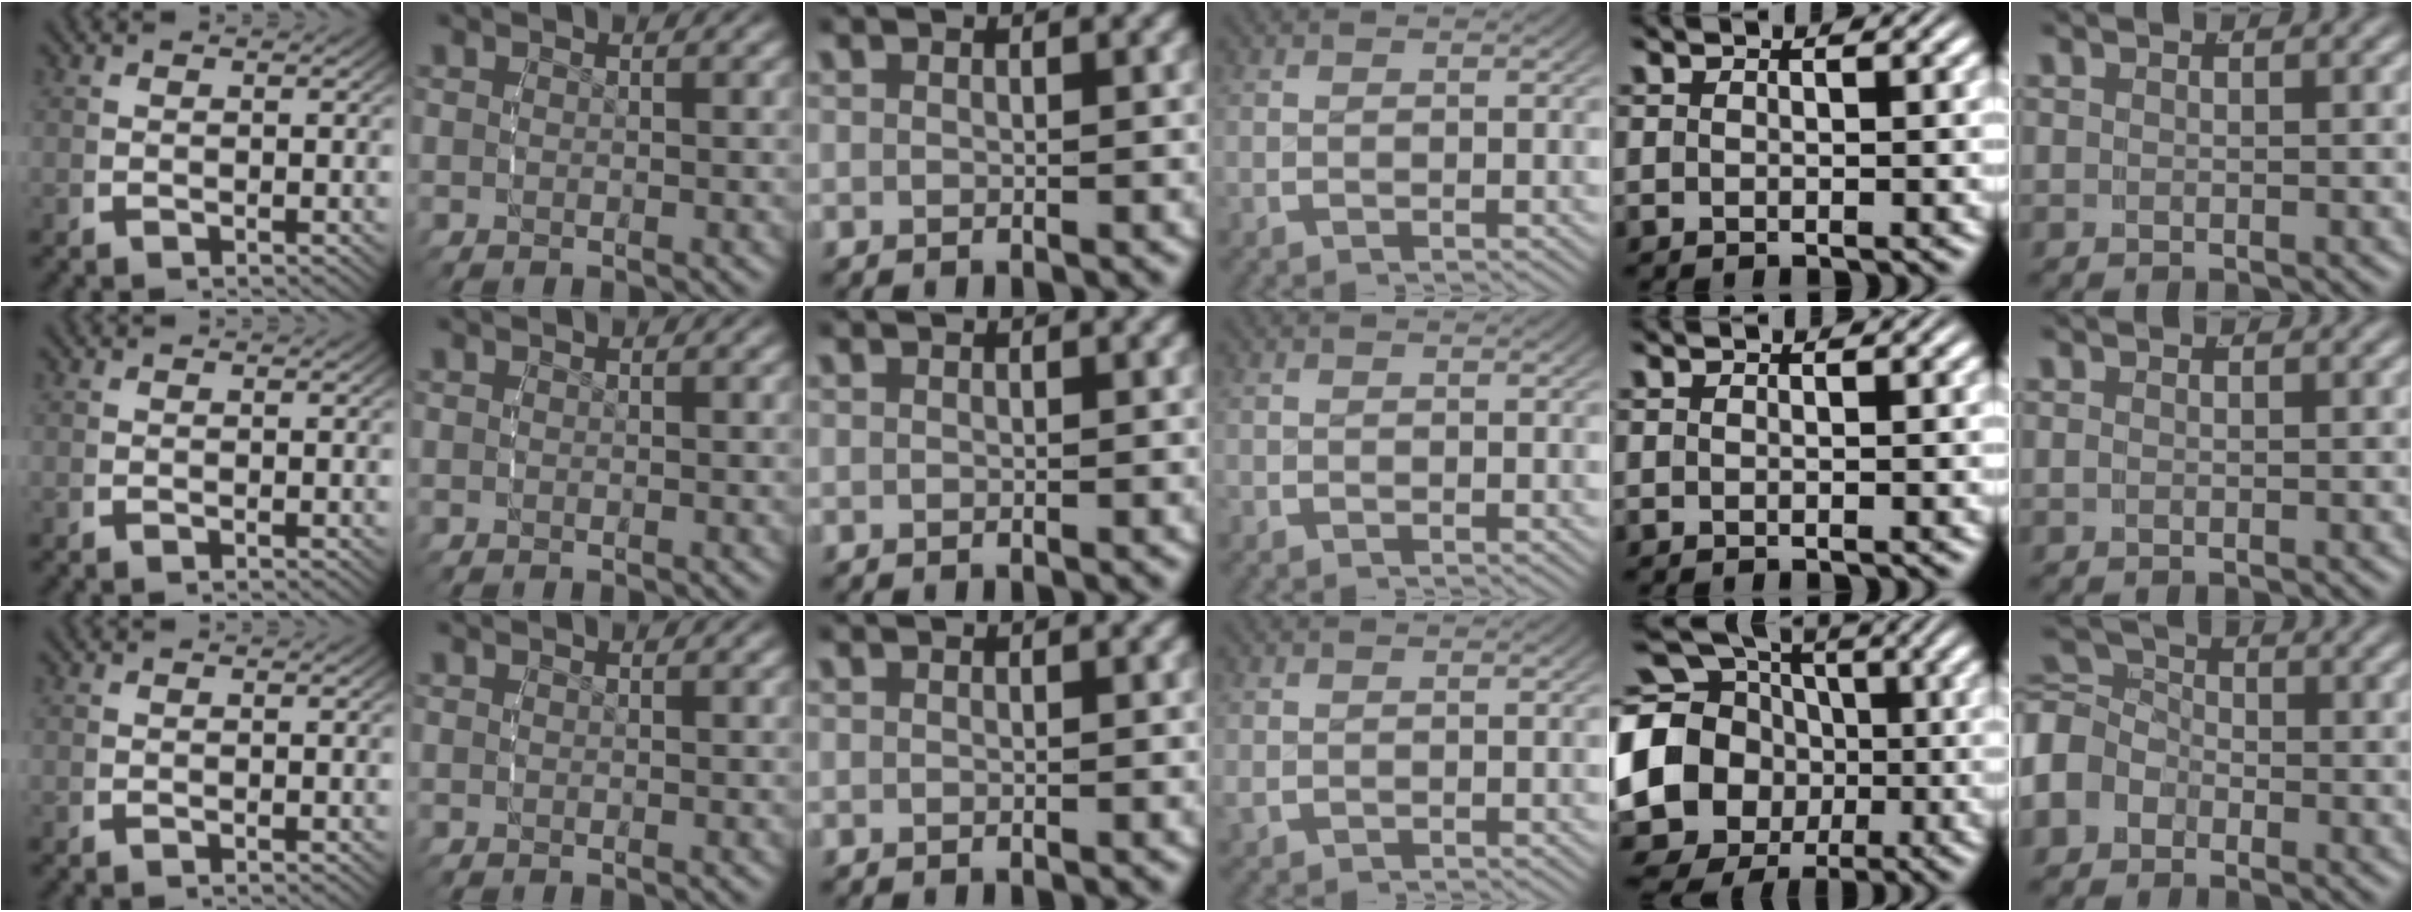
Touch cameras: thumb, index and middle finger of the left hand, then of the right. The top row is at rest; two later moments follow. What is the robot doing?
{"motion": "grasp_and_lifting", "object": "small bumper sticker"}